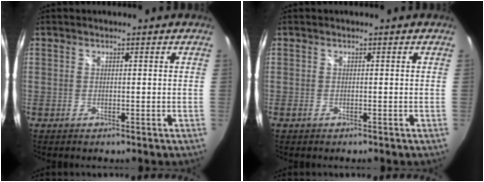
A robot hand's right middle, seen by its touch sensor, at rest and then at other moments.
{"total": 0.7, "force": [-0.5, 0.4, 0.4], "torque": [-0.008, -0.004, -0.010]}